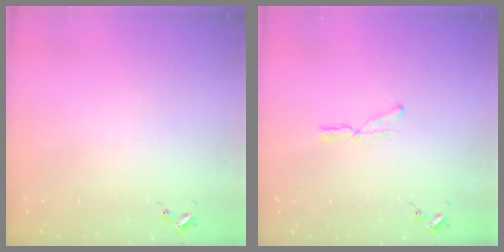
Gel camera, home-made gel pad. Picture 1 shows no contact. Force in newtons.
{"total": 6.4, "press": 6.4, "slide": 0.3}